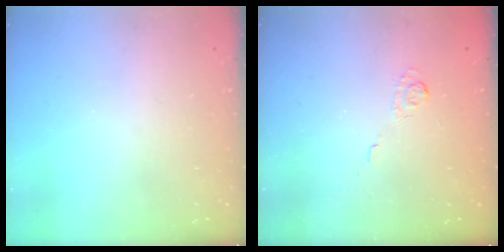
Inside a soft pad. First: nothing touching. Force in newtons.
{"total": 2.0, "press": 1.3, "slide": 1.5}